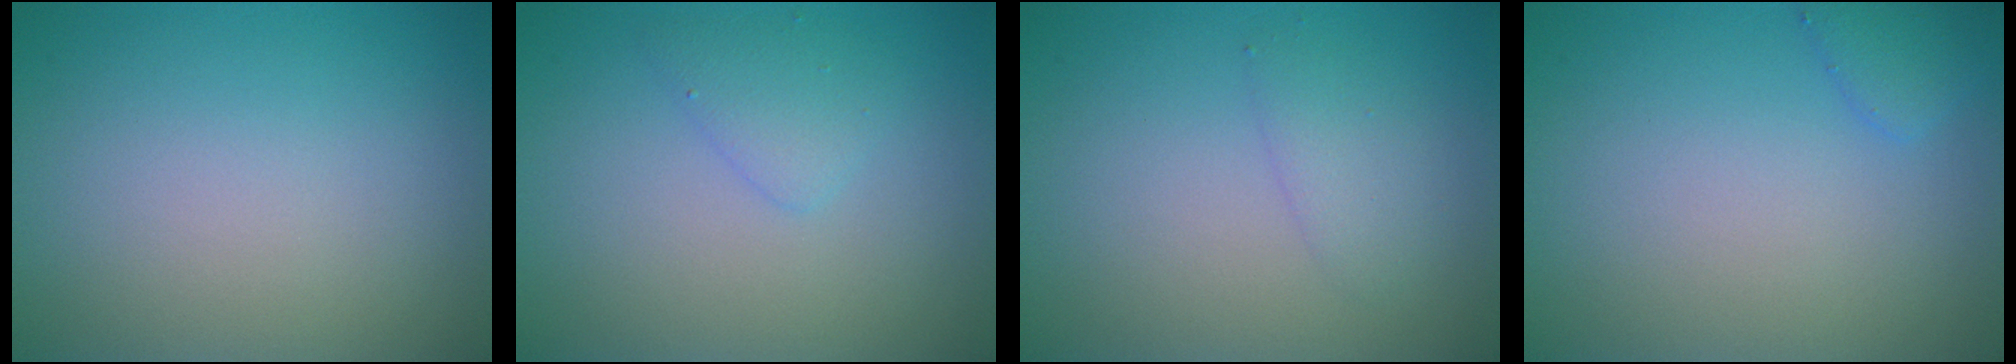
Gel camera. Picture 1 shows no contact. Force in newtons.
{"total": 1.7, "press": 1.6, "slide": 0.1}
{"total": 1.5, "press": 1.5, "slide": 0.1}
{"total": 1.5, "press": 1.5, "slide": 0.1}